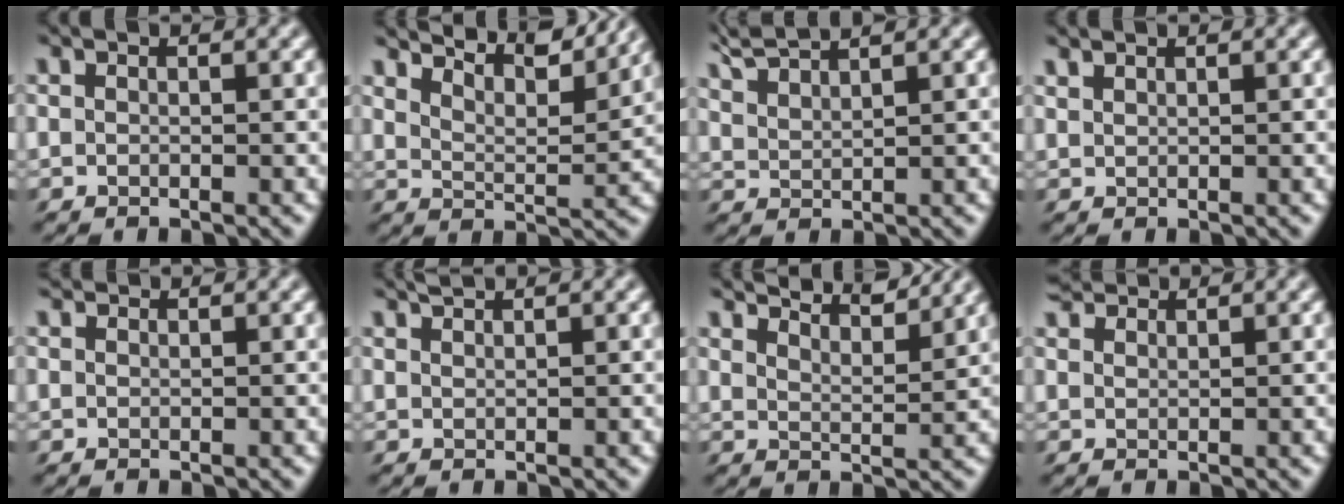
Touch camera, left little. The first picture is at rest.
{"total": 8.3, "force": [7.5, 0.9, 3.4], "torque": [-0.072, 0.008, 0.088]}
{"total": 4.0, "force": [3.6, -0.3, 1.7], "torque": [-0.050, 0.016, 0.063]}
{"total": 0.9, "force": [0.8, 0.0, 0.2], "torque": [-0.011, 0.003, 0.019]}
{"total": 1.3, "force": [1.0, 0.8, 0.1], "torque": [-0.015, 0.007, 0.018]}
{"total": 1.6, "force": [1.5, -0.5, 0.3], "torque": [-0.010, 0.010, 0.031]}
{"total": 5.2, "force": [4.9, 0.2, 1.7], "torque": [-0.037, 0.009, 0.060]}
{"total": 2.9, "force": [2.4, 1.4, 0.9], "torque": [-0.049, 0.014, 0.045]}